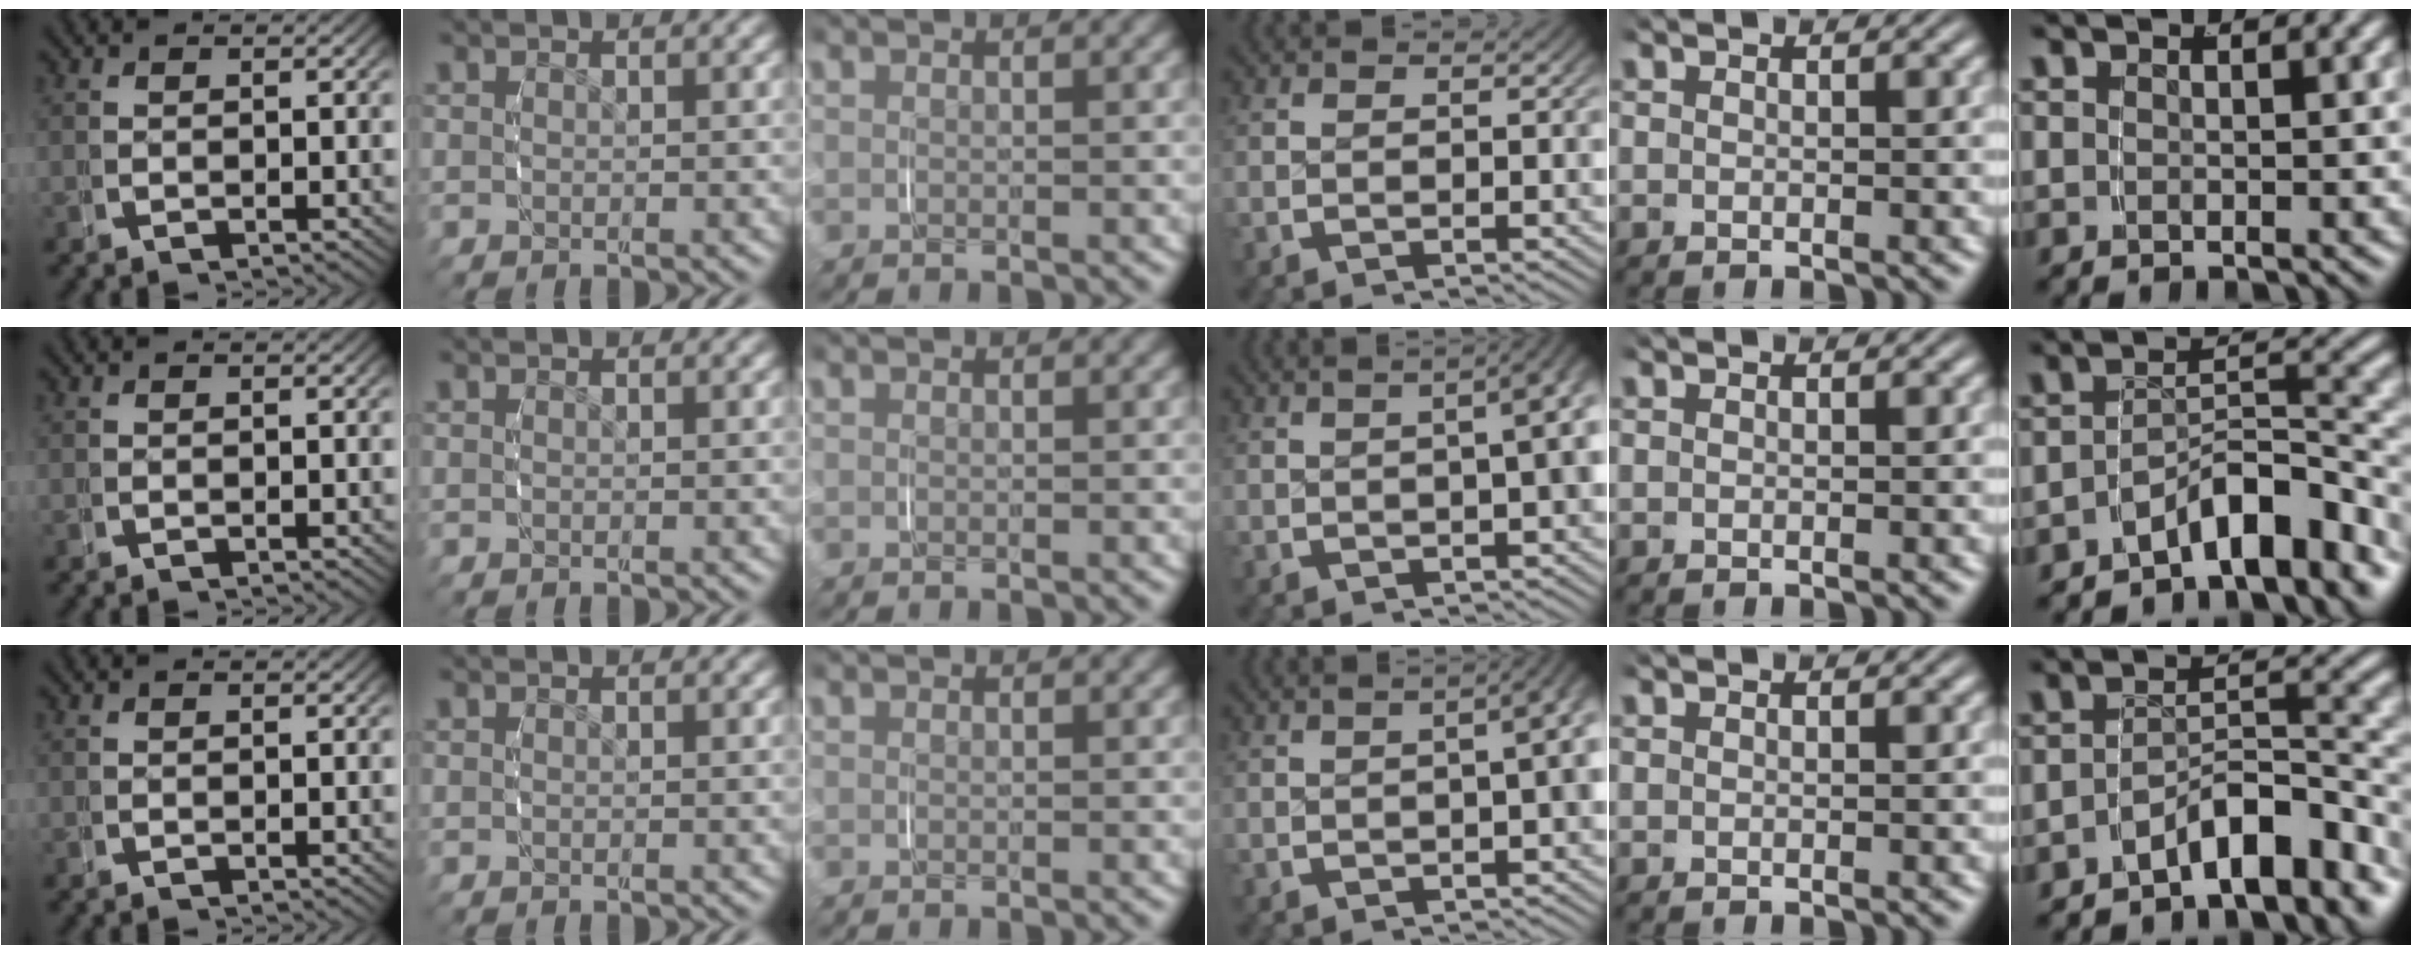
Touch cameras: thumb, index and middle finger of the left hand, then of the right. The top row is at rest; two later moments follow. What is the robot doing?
{"motion": "grasp_and_lifting", "object": "string"}